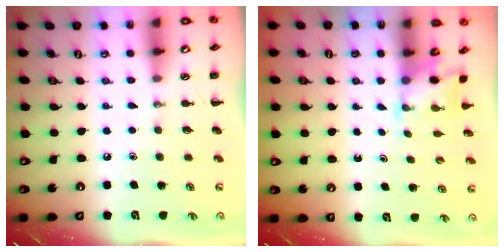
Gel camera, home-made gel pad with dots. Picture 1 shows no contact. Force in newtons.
{"total": 1.7, "press": 1.6, "slide": 0.5}